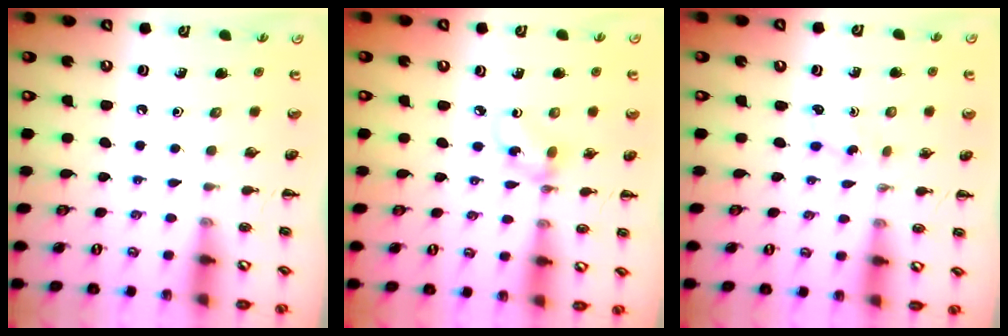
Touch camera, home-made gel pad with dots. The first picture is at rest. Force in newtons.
{"total": 4.4, "press": 4.3, "slide": 0.6}
{"total": 3.2, "press": 3.0, "slide": 1.0}